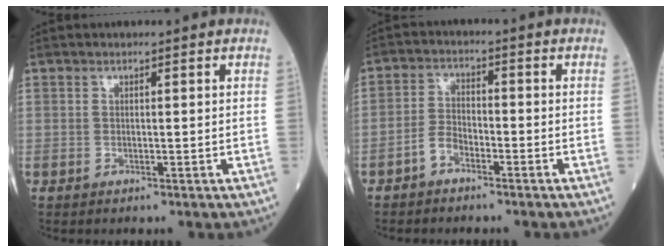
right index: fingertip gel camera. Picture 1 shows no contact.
{"total": 3.5, "force": [-2.4, 1.8, 1.9], "torque": [-0.040, 0.007, -0.047]}